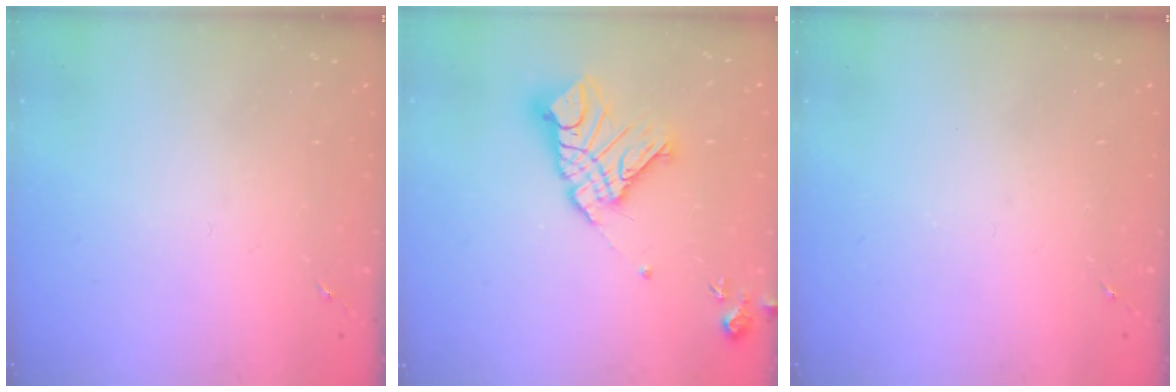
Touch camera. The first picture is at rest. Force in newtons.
{"total": 15.8, "press": 15.7, "slide": 1.9}
{"total": 0.0}